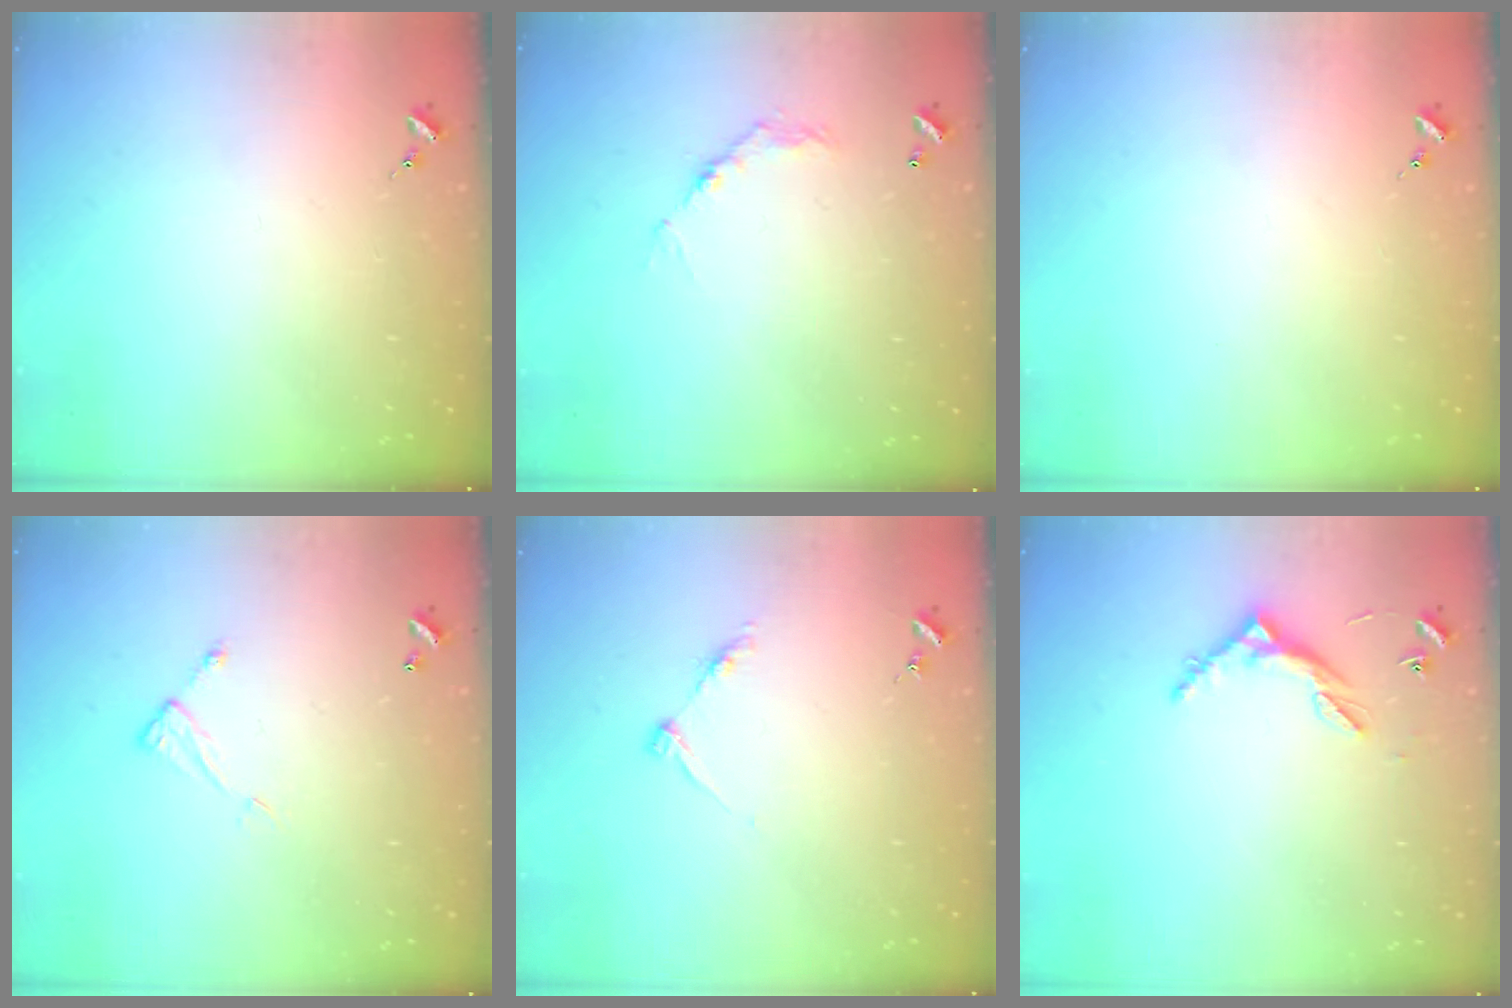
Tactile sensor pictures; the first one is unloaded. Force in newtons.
{"total": 6.3, "press": 6.3, "slide": 0.4}
{"total": 0.0}
{"total": 5.8, "press": 5.8, "slide": 0.2}
{"total": 5.1, "press": 5.0, "slide": 0.8}
{"total": 6.1, "press": 6.1, "slide": 0.4}